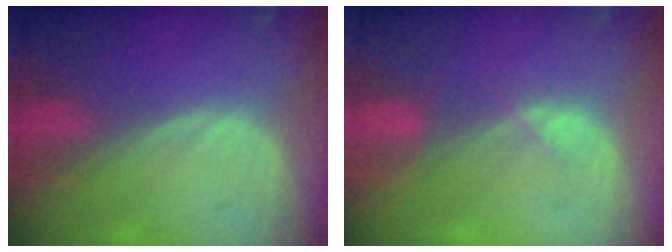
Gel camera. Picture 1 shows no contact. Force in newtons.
{"total": 1.9, "press": 1.7, "slide": 0.9}